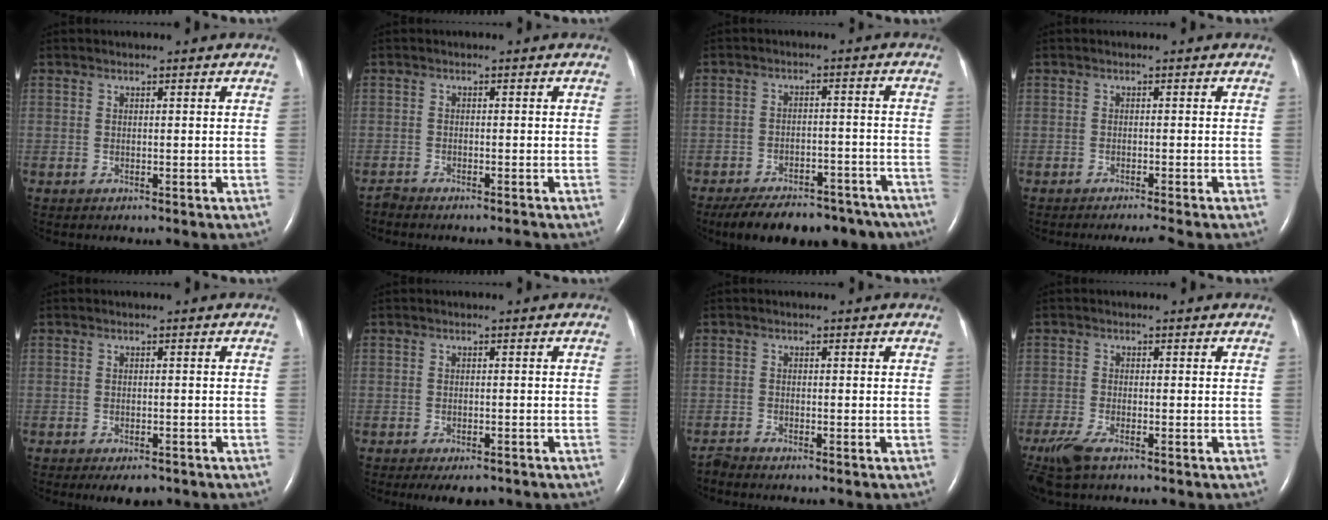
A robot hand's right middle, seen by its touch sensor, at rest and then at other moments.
{"total": 1.7, "force": [-1.7, -0.3, -0.1], "torque": [0.002, -0.009, -0.029]}
{"total": 17.1, "force": [-13.8, 7.3, 6.9], "torque": [-0.105, 0.003, -0.181]}
{"total": 3.3, "force": [-2.8, -0.9, 1.5], "torque": [-0.013, -0.005, -0.040]}
{"total": 3.5, "force": [-2.6, 1.4, 1.9], "torque": [-0.021, -0.004, -0.032]}
{"total": 4.6, "force": [-3.6, 1.7, 2.3], "torque": [-0.025, -0.005, -0.047]}
{"total": 1.3, "force": [-1.3, -0.3, -0.1], "torque": [-0.003, -0.008, -0.025]}
{"total": 5.5, "force": [-3.8, 1.3, 3.7], "torque": [-0.086, -0.017, -0.072]}